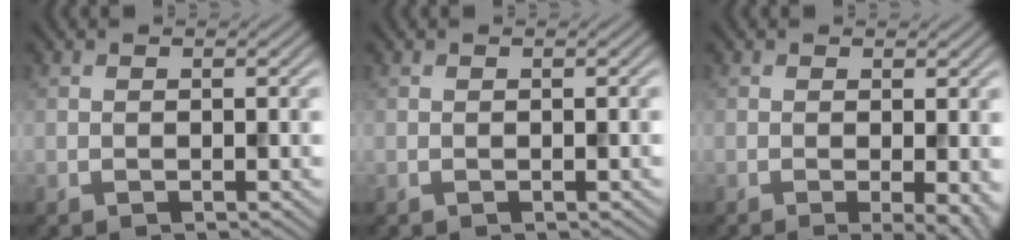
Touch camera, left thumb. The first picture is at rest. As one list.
[{"total": 0.0}, {"total": 3.8, "force": [-0.9, 0.9, 3.6], "torque": [-0.048, -0.009, -0.012]}]